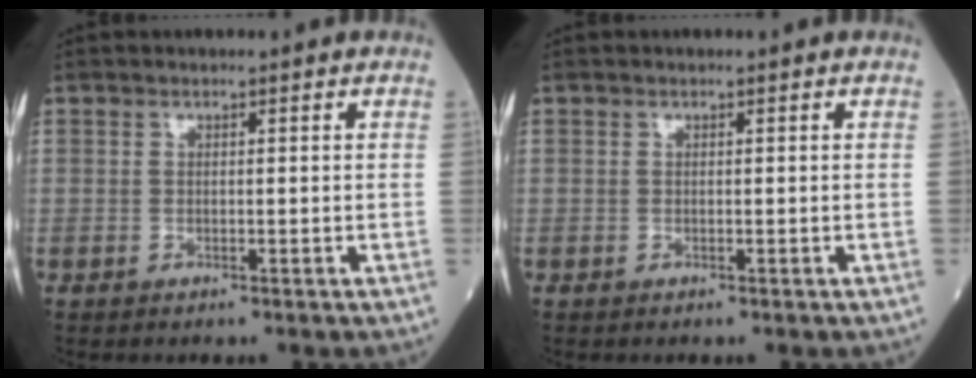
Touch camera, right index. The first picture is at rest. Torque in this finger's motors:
{"motor_torque": [0.00, 0.00, 0.00, -0.01]}